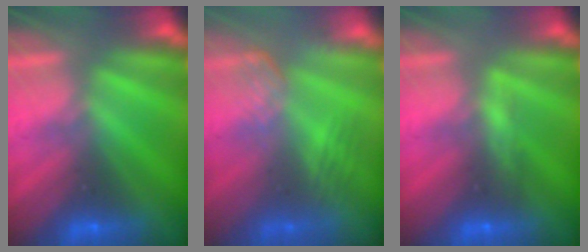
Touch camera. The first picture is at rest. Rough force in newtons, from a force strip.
{"total": 2.7}
{"total": 3.4}